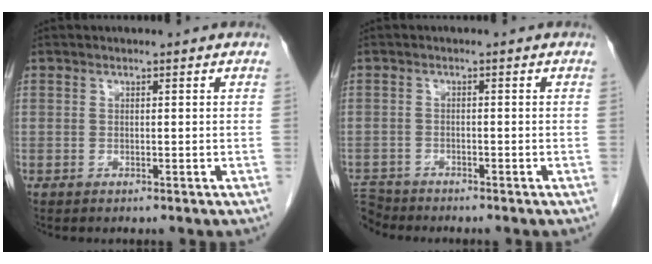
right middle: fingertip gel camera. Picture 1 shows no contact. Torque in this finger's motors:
{"motor_torque": [-0.60, -0.75, -0.10, 0.00]}